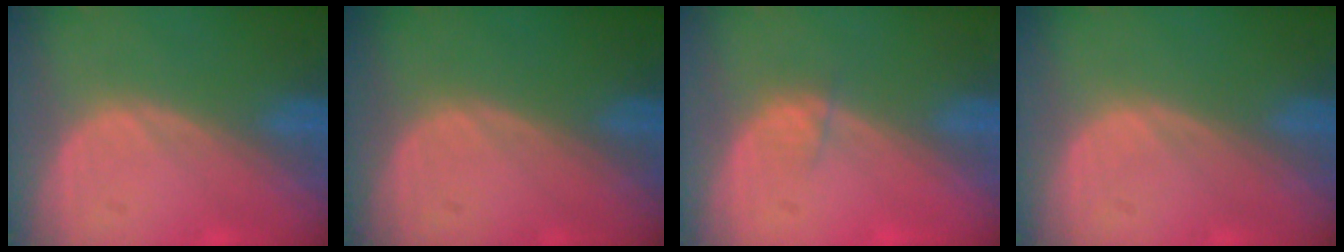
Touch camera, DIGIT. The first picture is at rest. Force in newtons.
{"total": 0.0}
{"total": 1.1, "press": 1.0, "slide": 0.4}
{"total": 0.0}